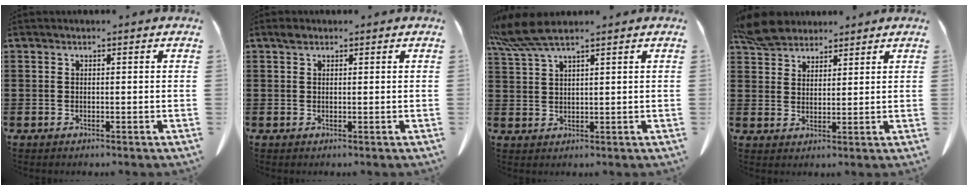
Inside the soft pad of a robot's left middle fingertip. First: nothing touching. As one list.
[{"total": 1.0, "force": [0.7, 0.6, 0.5], "torque": [-0.013, 0.004, 0.012]}, {"total": 6.1, "force": [5.0, 0.5, 3.6], "torque": [-0.089, -0.008, 0.090]}, {"total": 5.9, "force": [5.3, 2.1, 1.5], "torque": [-0.049, -0.001, 0.103]}]